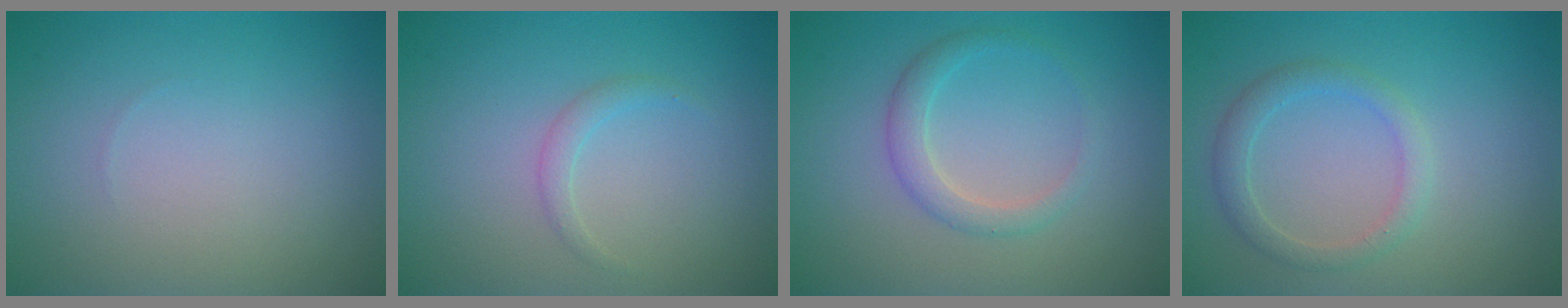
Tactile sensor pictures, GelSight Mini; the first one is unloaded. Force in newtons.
{"total": 1.1, "press": 1.1, "slide": 0.1}
{"total": 2.2, "press": 2.2, "slide": 0.2}
{"total": 2.2, "press": 2.2, "slide": 0.1}